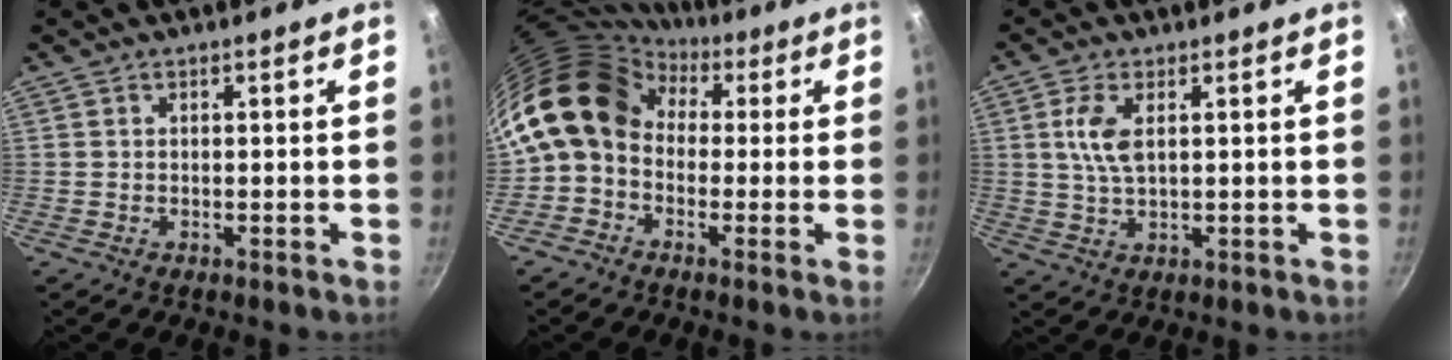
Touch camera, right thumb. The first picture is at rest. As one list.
[{"total": 12.3, "force": [2.0, 9.5, 7.5], "torque": [-0.113, 0.024, 0.009]}, {"total": 5.6, "force": [1.4, 2.5, 4.8], "torque": [-0.098, -0.002, 0.028]}]